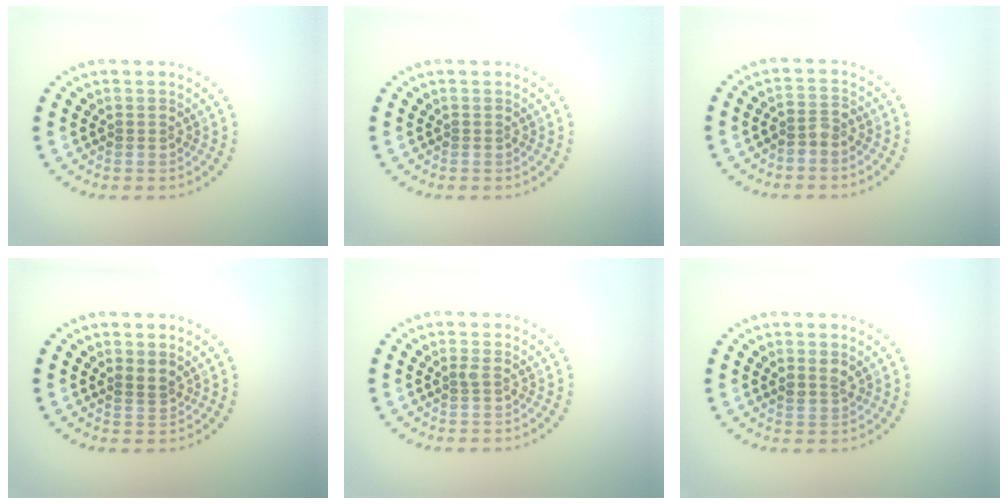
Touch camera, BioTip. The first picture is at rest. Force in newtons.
{"total": 0.0}
{"total": 1.4, "press": 1.1, "slide": 0.8}
{"total": 0.8, "press": 0.6, "slide": 0.6}
{"total": 0.6, "press": 0.4, "slide": 0.4}
{"total": 1.4, "press": 1.2, "slide": 0.7}